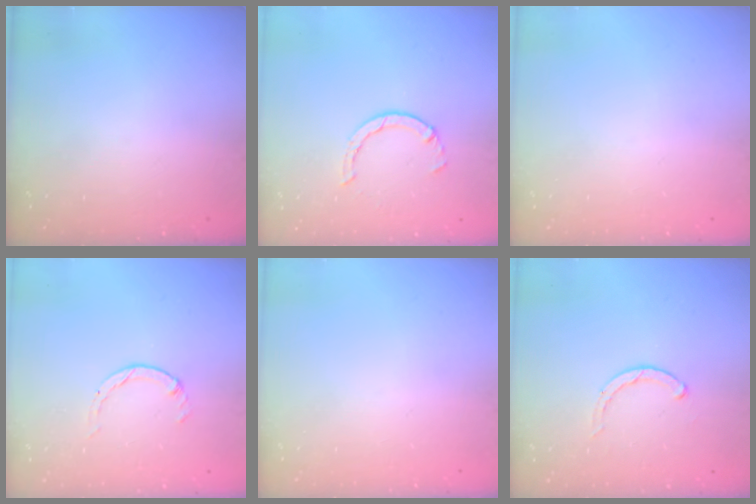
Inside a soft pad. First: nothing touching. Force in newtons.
{"total": 2.9, "press": 2.9, "slide": 0.4}
{"total": 0.0}
{"total": 0.0}
{"total": 0.0}
{"total": 1.9, "press": 1.8, "slide": 0.3}